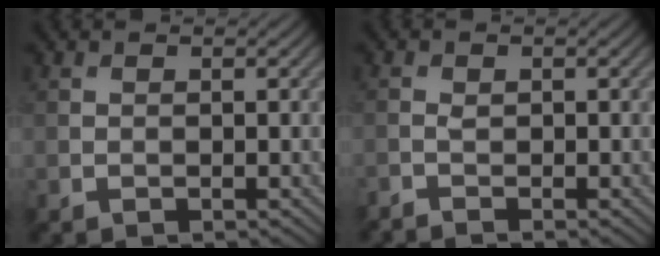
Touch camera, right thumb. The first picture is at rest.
{"total": 1.2, "force": [-1.1, 0.1, 0.5], "torque": [-0.015, -0.001, -0.028]}